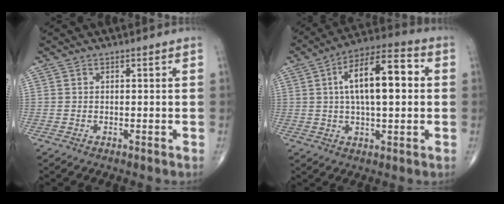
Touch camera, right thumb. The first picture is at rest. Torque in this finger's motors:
{"motor_torque": [1.13, 3.88, 1.60, 0.26, 0.40]}